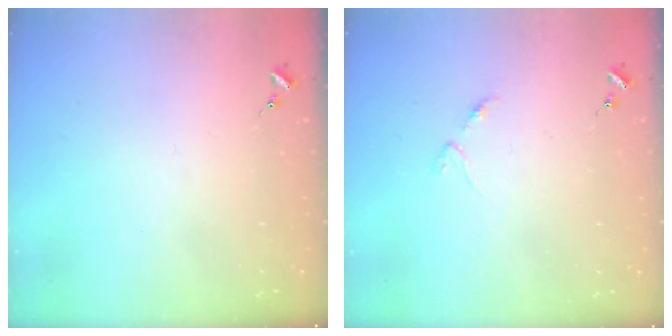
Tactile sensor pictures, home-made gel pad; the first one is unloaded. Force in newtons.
{"total": 3.1, "press": 3.0, "slide": 0.5}